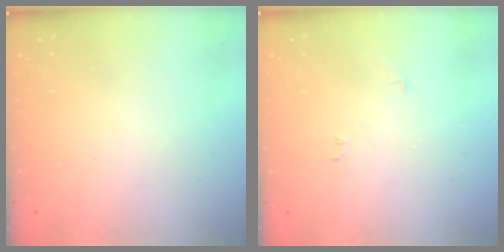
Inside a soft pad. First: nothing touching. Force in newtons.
{"total": 4.5, "press": 4.5, "slide": 0.5}